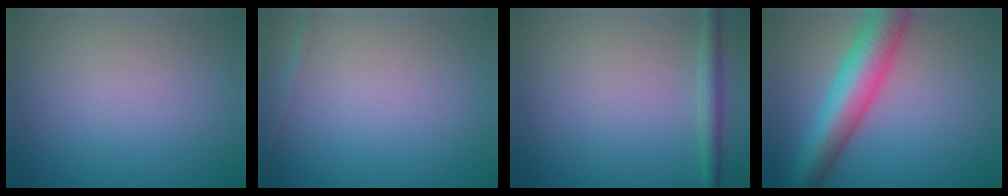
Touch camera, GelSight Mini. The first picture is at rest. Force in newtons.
{"total": 0.8, "press": 0.8, "slide": 0.0}
{"total": 1.8, "press": 1.8, "slide": 0.1}
{"total": 8.2, "press": 8.2, "slide": 0.2}